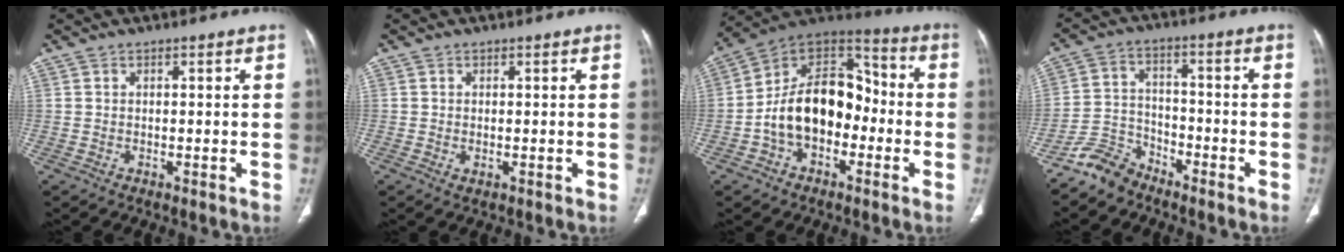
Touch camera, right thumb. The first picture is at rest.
{"total": 1.0, "force": [-0.2, 0.5, 0.8], "torque": [-0.017, -0.002, 0.000]}
{"total": 17.6, "force": [-3.3, 11.8, 12.7], "torque": [-0.184, 0.057, -0.063]}
{"total": 6.8, "force": [-5.8, 3.4, 1.0], "torque": [-0.010, 0.041, -0.123]}